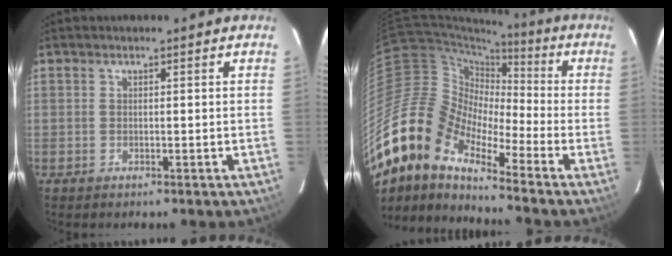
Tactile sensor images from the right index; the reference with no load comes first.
{"total": 19.6, "force": [-13.6, 7.7, 11.8], "torque": [-0.201, -0.031, -0.271]}